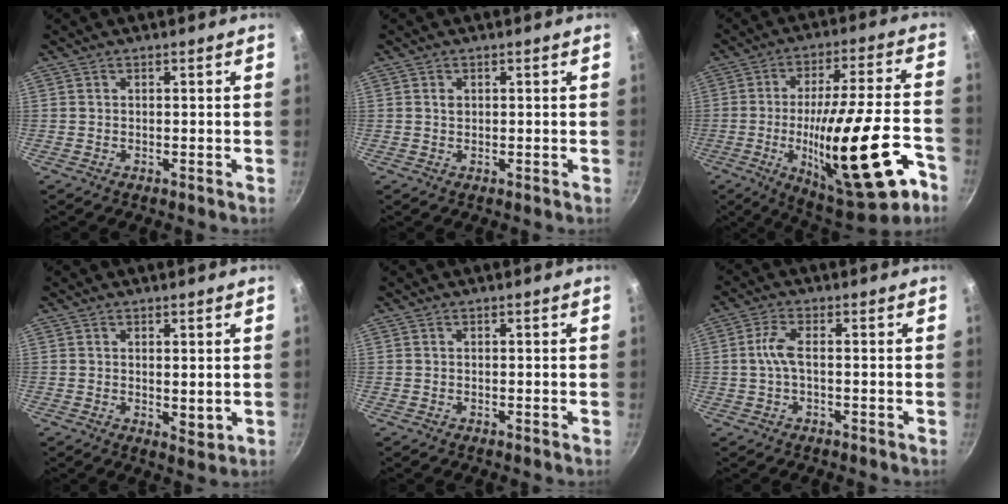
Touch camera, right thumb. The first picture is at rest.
{"total": 1.0, "force": [0.3, 0.8, 0.5], "torque": [-0.006, 0.001, 0.004]}
{"total": 26.2, "force": [-9.6, 7.4, 23.2], "torque": [-0.336, 0.029, -0.133]}
{"total": 3.0, "force": [0.7, 1.4, 2.5], "torque": [-0.035, -0.015, 0.013]}
{"total": 0.0}
{"total": 4.1, "force": [-0.3, 1.5, 3.9], "torque": [-0.094, 0.012, -0.009]}